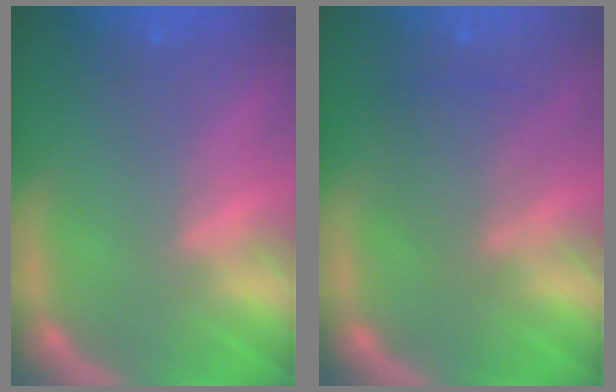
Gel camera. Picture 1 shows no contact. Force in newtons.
{"total": 3.4}